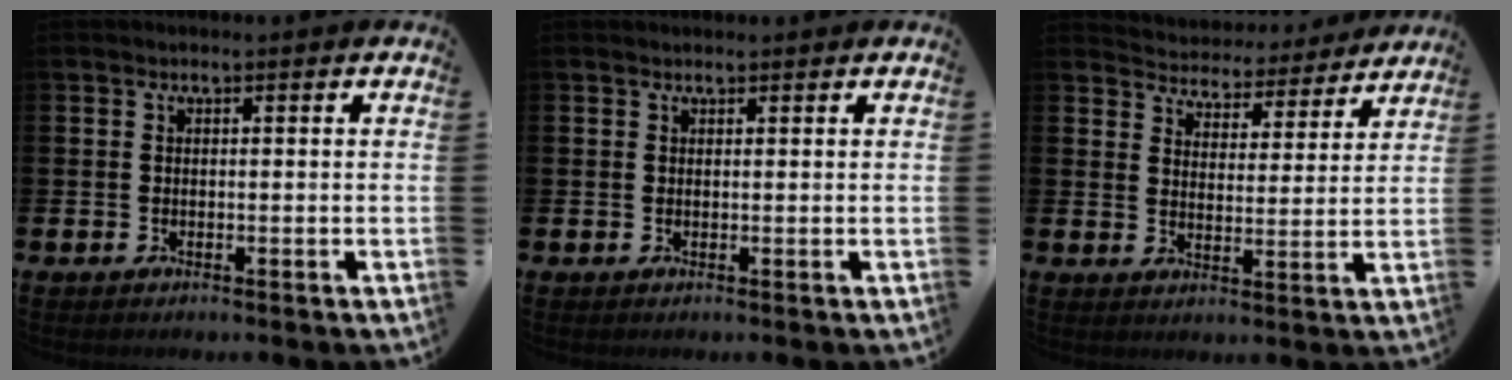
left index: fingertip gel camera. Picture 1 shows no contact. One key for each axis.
{"total": 0.5, "fx": 0.5, "fy": 0.1, "fz": 0.1, "tx": 0.010, "ty": -0.005, "tz": 0.007}
{"total": 4.7, "fx": 4.6, "fy": 1.3, "fz": -0.3, "tx": -0.015, "ty": -0.044, "tz": 0.075}